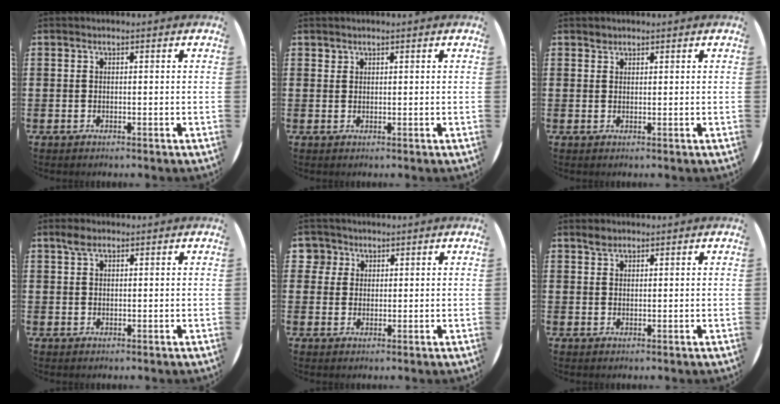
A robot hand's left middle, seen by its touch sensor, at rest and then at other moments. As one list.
[{"total": 0.7, "force": [0.7, 0.2, -0.1], "torque": [0.008, -0.001, 0.013]}, {"total": 0.9, "force": [0.8, 0.4, 0.0], "torque": [-0.001, 0.002, 0.016]}, {"total": 1.9, "force": [1.3, 0.9, 1.0], "torque": [-0.014, 0.002, 0.022]}, {"total": 2.7, "force": [1.7, 2.1, 0.2], "torque": [-0.004, 0.007, 0.031]}, {"total": 1.4, "force": [1.3, 0.6, 0.3], "torque": [-0.001, 0.001, 0.022]}]